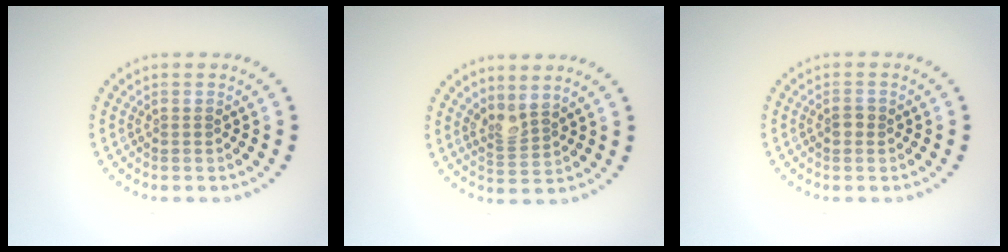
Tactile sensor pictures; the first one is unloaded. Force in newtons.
{"total": 2.2, "press": 1.6, "slide": 1.4}
{"total": 1.1, "press": 1.1, "slide": 0.1}